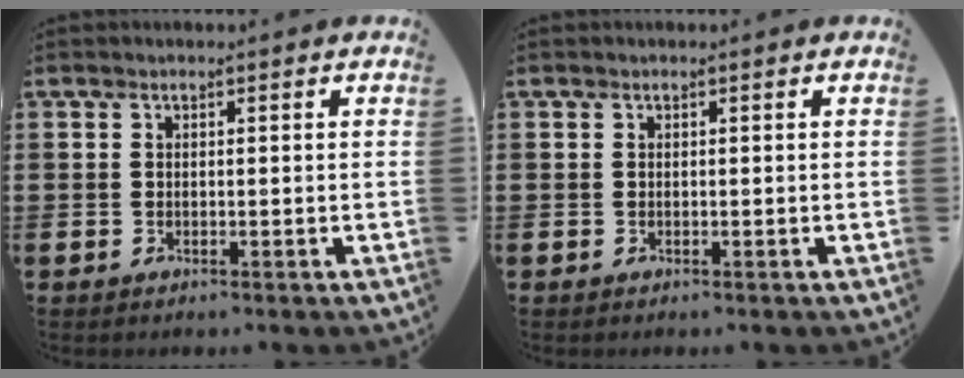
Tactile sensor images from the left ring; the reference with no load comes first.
{"total": 0.0}